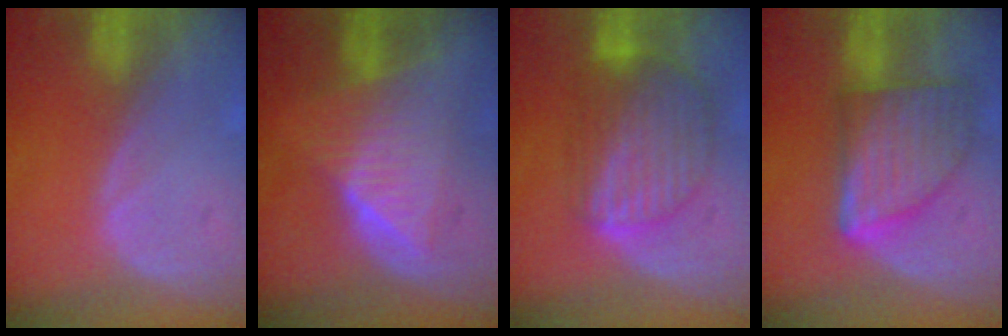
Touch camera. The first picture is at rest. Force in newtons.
{"total": 6.9, "press": 6.9, "slide": 0.2}
{"total": 8.7, "press": 7.7, "slide": 4.1}
{"total": 8.4, "press": 8.4, "slide": 0.3}